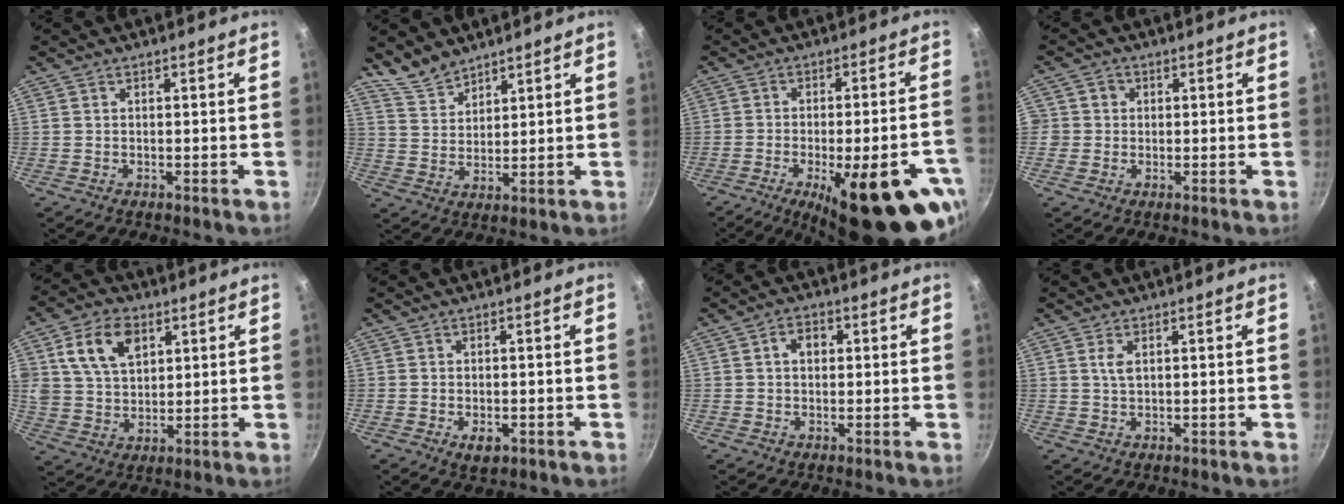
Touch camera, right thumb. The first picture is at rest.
{"total": 6.2, "force": [5.5, 2.4, 1.6], "torque": [-0.019, -0.028, 0.113]}
{"total": 22.4, "force": [-10.0, 7.1, 18.8], "torque": [-0.219, 0.021, -0.126]}
{"total": 3.0, "force": [-0.1, 3.0, 0.6], "torque": [0.010, 0.007, -0.009]}
{"total": 11.8, "force": [4.6, 8.1, 7.3], "torque": [-0.116, -0.009, 0.082]}
{"total": 3.1, "force": [-1.1, 1.8, 2.3], "torque": [-0.031, 0.000, -0.012]}
{"total": 3.7, "force": [0.7, 2.8, 2.4], "torque": [-0.021, 0.010, 0.006]}
{"total": 2.2, "force": [0.7, 1.1, 1.7], "torque": [-0.033, -0.003, 0.015]}